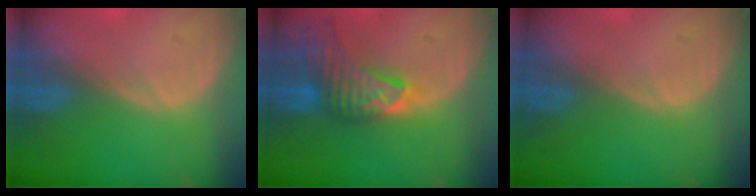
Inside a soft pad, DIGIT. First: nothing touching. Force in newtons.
{"total": 9.1, "press": 8.3, "slide": 3.8}
{"total": 0.0}